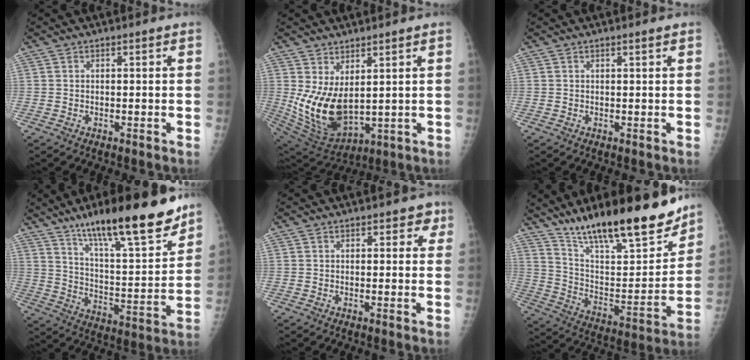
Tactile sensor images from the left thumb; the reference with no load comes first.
{"total": 12.5, "force": [2.3, 6.7, 10.3], "torque": [-0.184, -0.034, 0.071]}
{"total": 0.9, "force": [0.5, 0.0, 0.7], "torque": [-0.009, 0.000, 0.008]}
{"total": 22.6, "force": [15.8, 4.7, 15.4], "torque": [-0.217, -0.077, 0.259]}
{"total": 2.8, "force": [1.3, 1.8, 1.8], "torque": [0.006, 0.001, 0.009]}
{"total": 25.4, "force": [19.2, 6.2, 15.5], "torque": [-0.212, -0.086, 0.319]}